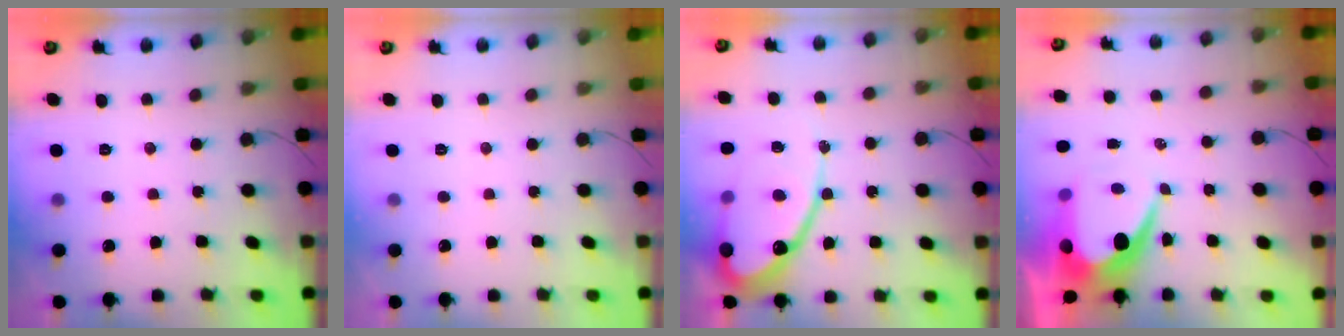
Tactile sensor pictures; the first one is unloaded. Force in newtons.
{"total": 0.0}
{"total": 16.8, "press": 16.8, "slide": 1.1}
{"total": 9.5, "press": 9.5, "slide": 0.6}